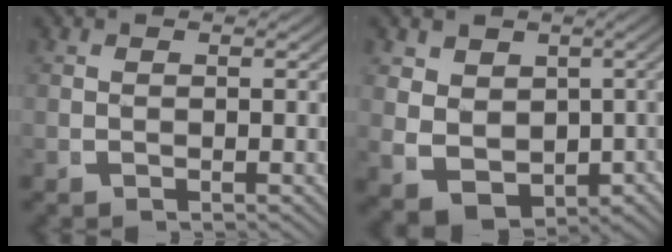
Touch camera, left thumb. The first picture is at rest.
{"total": 8.9, "force": [-2.5, 7.1, 4.8], "torque": [-0.119, -0.060, -0.010]}